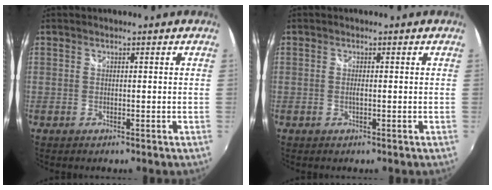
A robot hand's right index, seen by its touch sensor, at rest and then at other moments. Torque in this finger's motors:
{"motor_torque": [0.36, 0.34, 0.11, 0.00]}